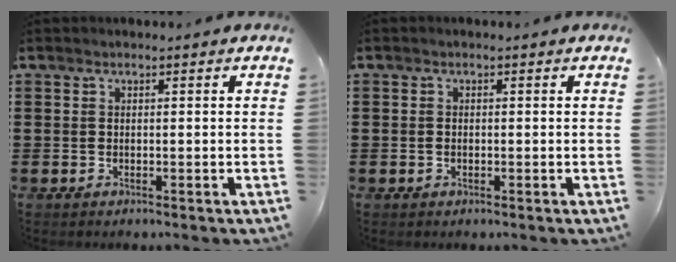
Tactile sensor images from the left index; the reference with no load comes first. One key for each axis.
{"total": 0.8, "fx": -0.2, "fy": 0.5, "fz": 0.6, "tx": -0.013, "ty": 0.002, "tz": -0.005}